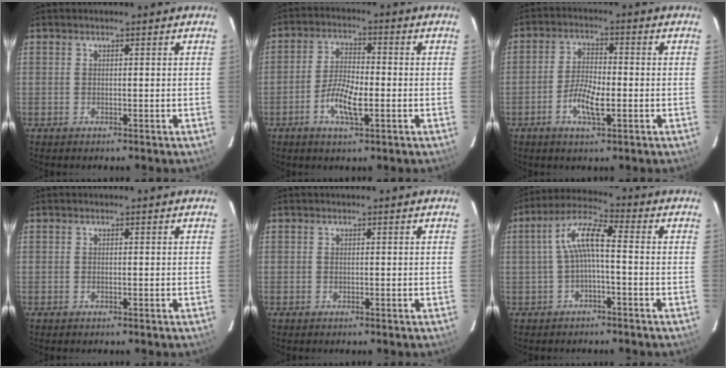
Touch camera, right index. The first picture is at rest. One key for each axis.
{"total": 6.9, "fx": -2.6, "fy": 2.4, "fz": 6.0, "tx": -0.125, "ty": 0.001, "tz": -0.051}
{"total": 6.2, "fx": -2.3, "fy": 2.3, "fz": 5.3, "tx": -0.111, "ty": 0.001, "tz": -0.044}
{"total": 0.0}
{"total": 0.0}
{"total": 7.1, "fx": -0.7, "fy": 1.7, "fz": 6.8, "tx": -0.148, "ty": 0.021, "tz": -0.014}